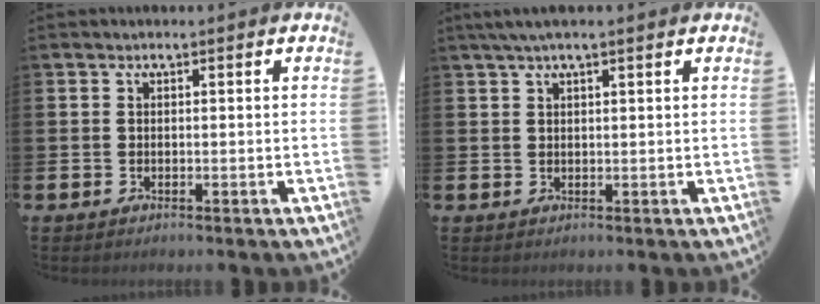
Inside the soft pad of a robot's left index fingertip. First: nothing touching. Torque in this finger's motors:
{"motor_torque": [0.63, -1.05, 0.23, 0.11]}